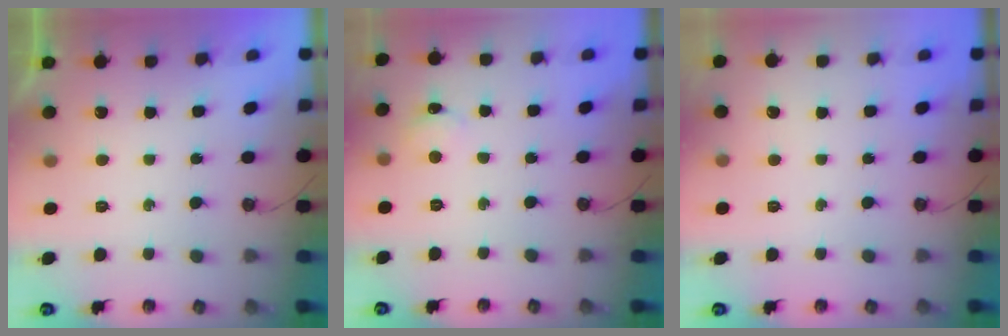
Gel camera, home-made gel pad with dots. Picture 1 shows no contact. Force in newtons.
{"total": 2.6, "press": 2.6, "slide": 0.4}
{"total": 0.0}